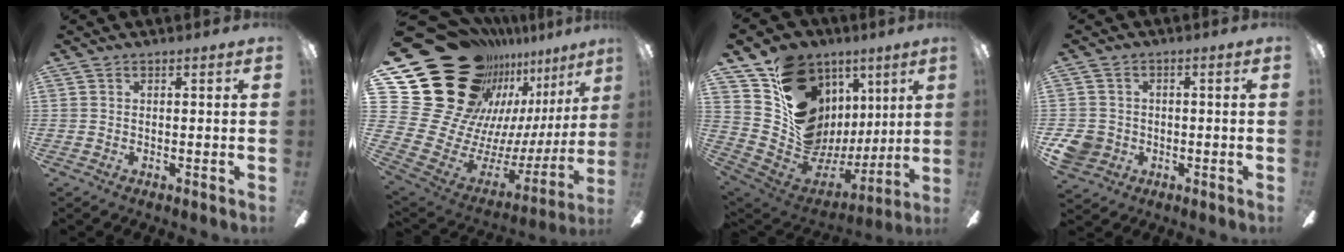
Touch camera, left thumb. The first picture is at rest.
{"total": 32.1, "force": [18.2, 20.3, 17.1], "torque": [-0.289, -0.167, 0.394]}
{"total": 20.0, "force": [7.2, 16.1, 9.4], "torque": [-0.154, -0.038, 0.162]}
{"total": 6.4, "force": [-1.7, 5.7, 2.4], "torque": [-0.063, 0.014, -0.032]}